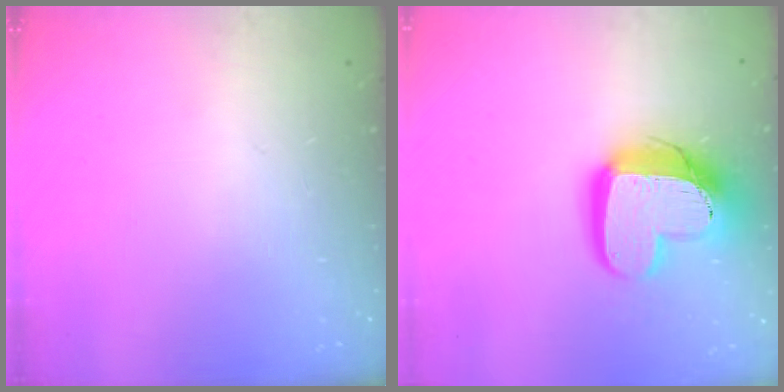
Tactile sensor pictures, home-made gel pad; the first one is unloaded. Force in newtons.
{"total": 16.6, "press": 16.6, "slide": 1.3}